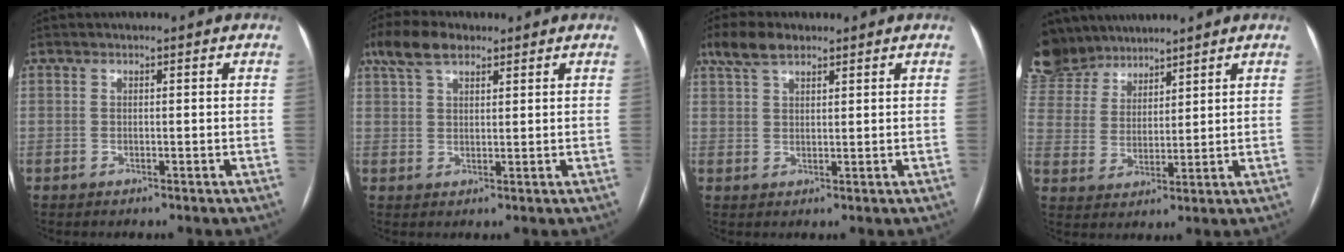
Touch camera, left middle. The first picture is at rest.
{"total": 6.7, "force": [4.5, 2.8, 4.0], "torque": [-0.087, 0.030, 0.087]}
{"total": 5.2, "force": [3.7, 2.0, 3.0], "torque": [-0.071, 0.023, 0.075]}
{"total": 13.3, "force": [11.9, 4.8, 3.5], "torque": [-0.108, 0.022, 0.240]}